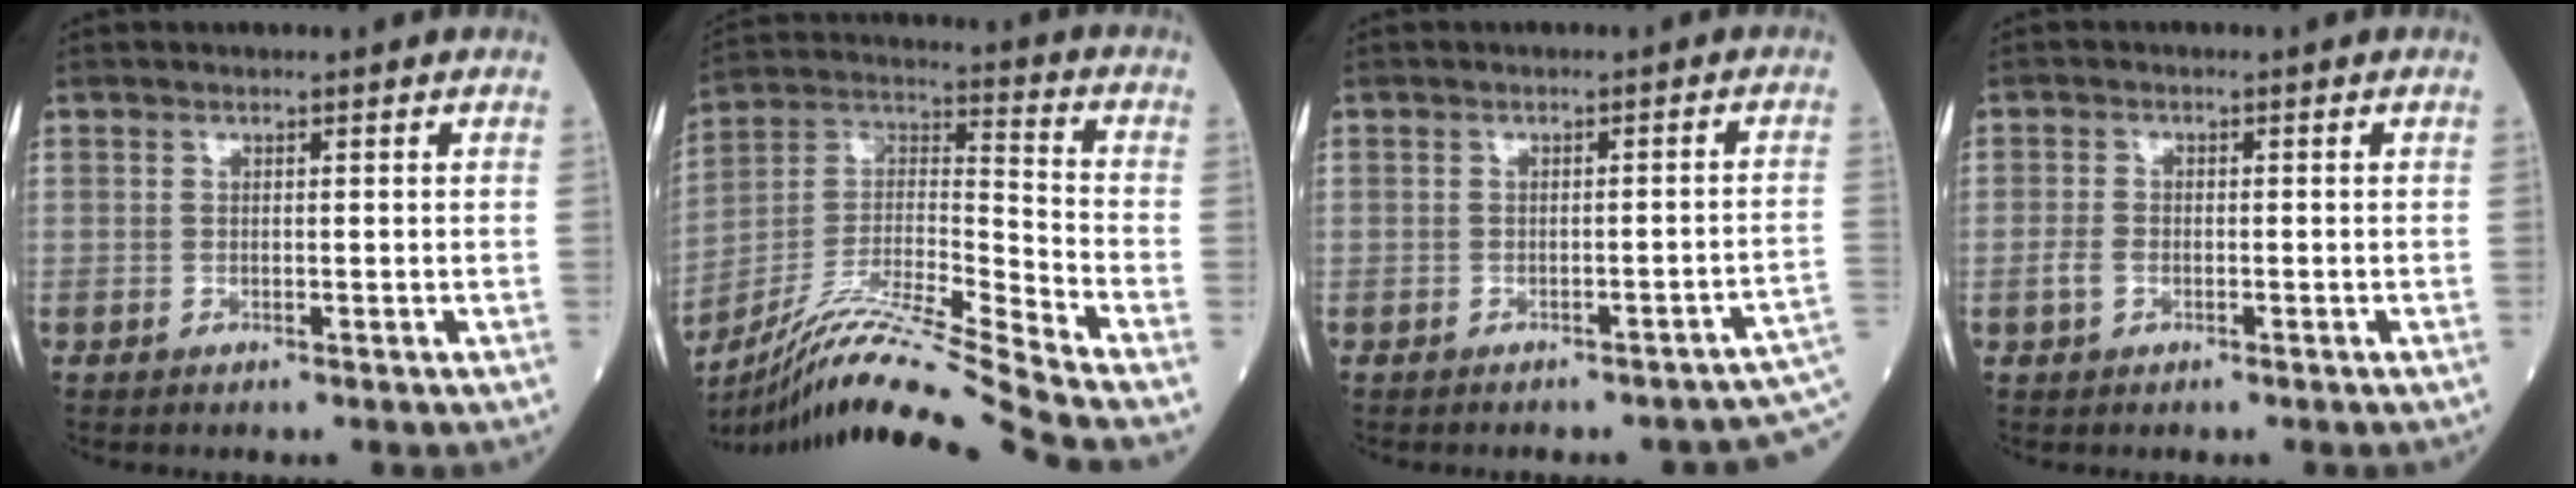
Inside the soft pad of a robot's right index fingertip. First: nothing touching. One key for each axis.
{"total": 21.1, "fx": -18.4, "fy": -2.8, "fz": 9.9, "tx": -0.212, "ty": -0.011, "tz": -0.331}
{"total": 8.8, "fx": -7.1, "fy": 2.4, "fz": 4.6, "tx": -0.047, "ty": 0.009, "tz": -0.075}
{"total": 2.0, "fx": -0.8, "fy": 1.2, "fz": 1.3, "tx": -0.034, "ty": 0.002, "tz": -0.013}